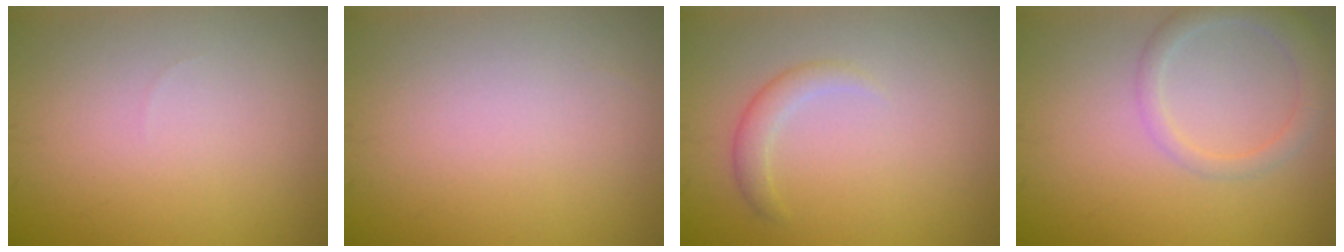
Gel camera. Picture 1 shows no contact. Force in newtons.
{"total": 0.0}
{"total": 1.6, "press": 1.6, "slide": 0.1}
{"total": 2.7, "press": 2.7, "slide": 0.1}